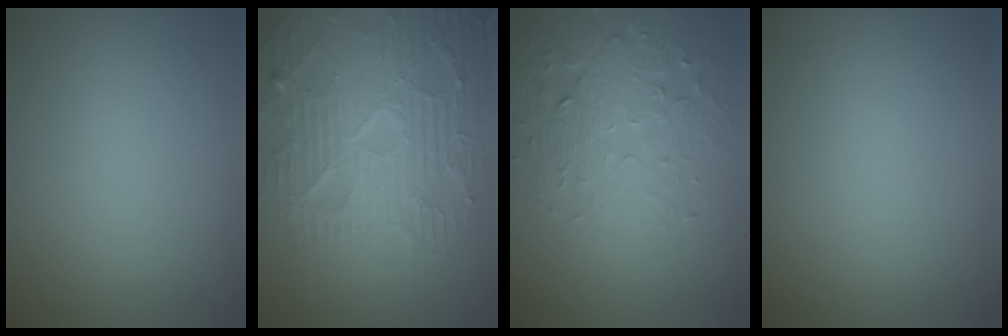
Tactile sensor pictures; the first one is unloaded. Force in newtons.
{"total": 10.9, "press": 6.9, "slide": 8.5}
{"total": 5.5, "press": 3.7, "slide": 4.1}
{"total": 0.0}